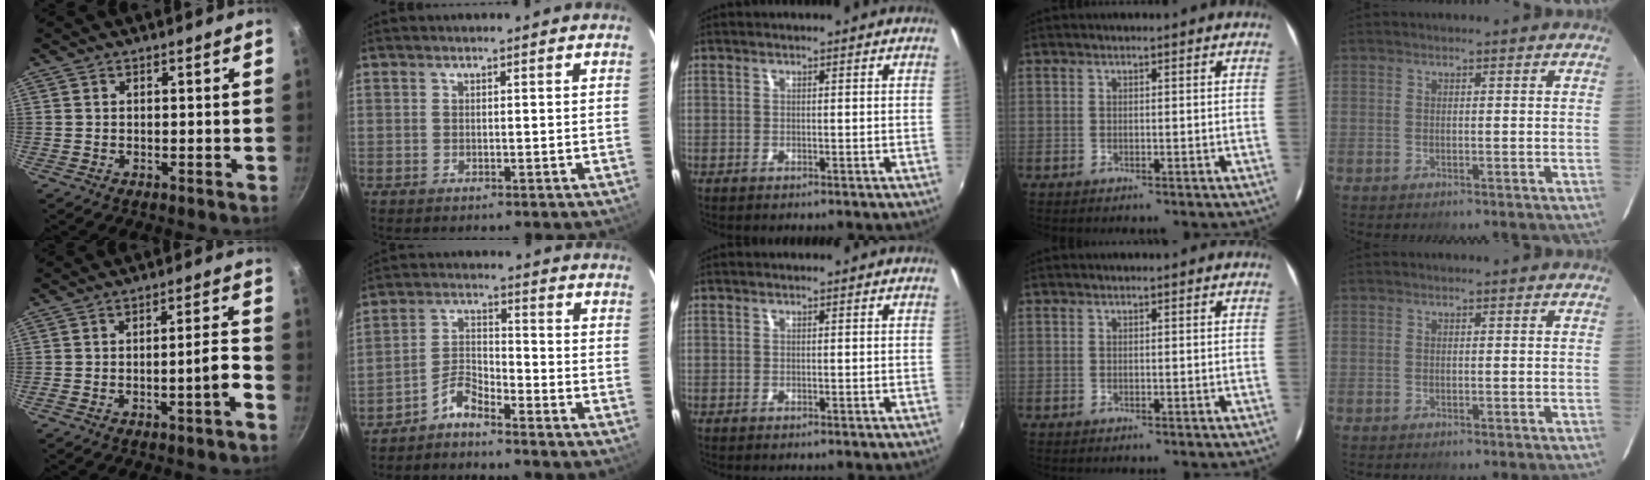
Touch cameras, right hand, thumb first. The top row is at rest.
{"thumb": {"total": 5.2, "force": [-2.7, 0.1, 4.4], "torque": [-0.075, 0.032, -0.034]}, "index": {"total": 4.5, "force": [-4.0, 1.2, 1.7], "torque": [-0.044, 0.019, -0.082]}}